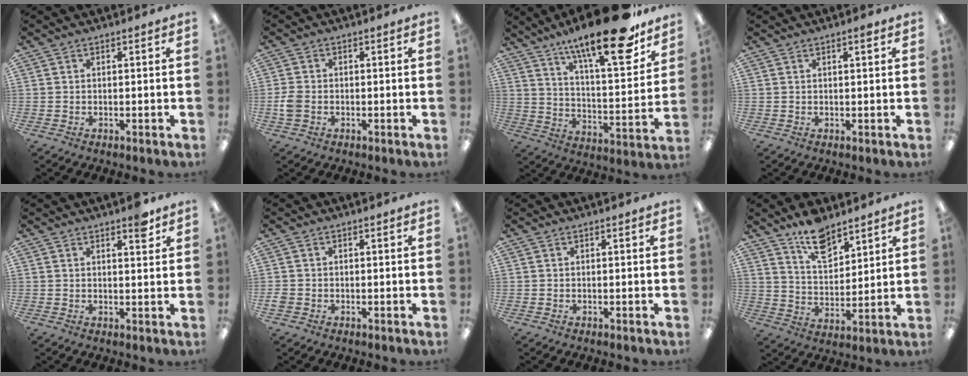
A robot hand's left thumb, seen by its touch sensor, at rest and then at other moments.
{"total": 3.4, "force": [-0.9, 2.5, 2.1], "torque": [-0.050, 0.002, -0.019]}
{"total": 23.1, "force": [16.2, 5.5, 15.4], "torque": [-0.233, -0.108, 0.259]}
{"total": 1.5, "force": [0.9, 0.2, 1.2], "torque": [-0.016, -0.002, 0.013]}
{"total": 4.2, "force": [3.0, 1.2, 2.7], "torque": [-0.027, -0.014, 0.045]}
{"total": 1.6, "force": [-0.5, 1.3, 0.6], "torque": [-0.010, 0.002, -0.010]}
{"total": 0.0}
{"total": 10.7, "force": [8.3, 5.0, 4.7], "torque": [-0.070, -0.049, 0.147]}